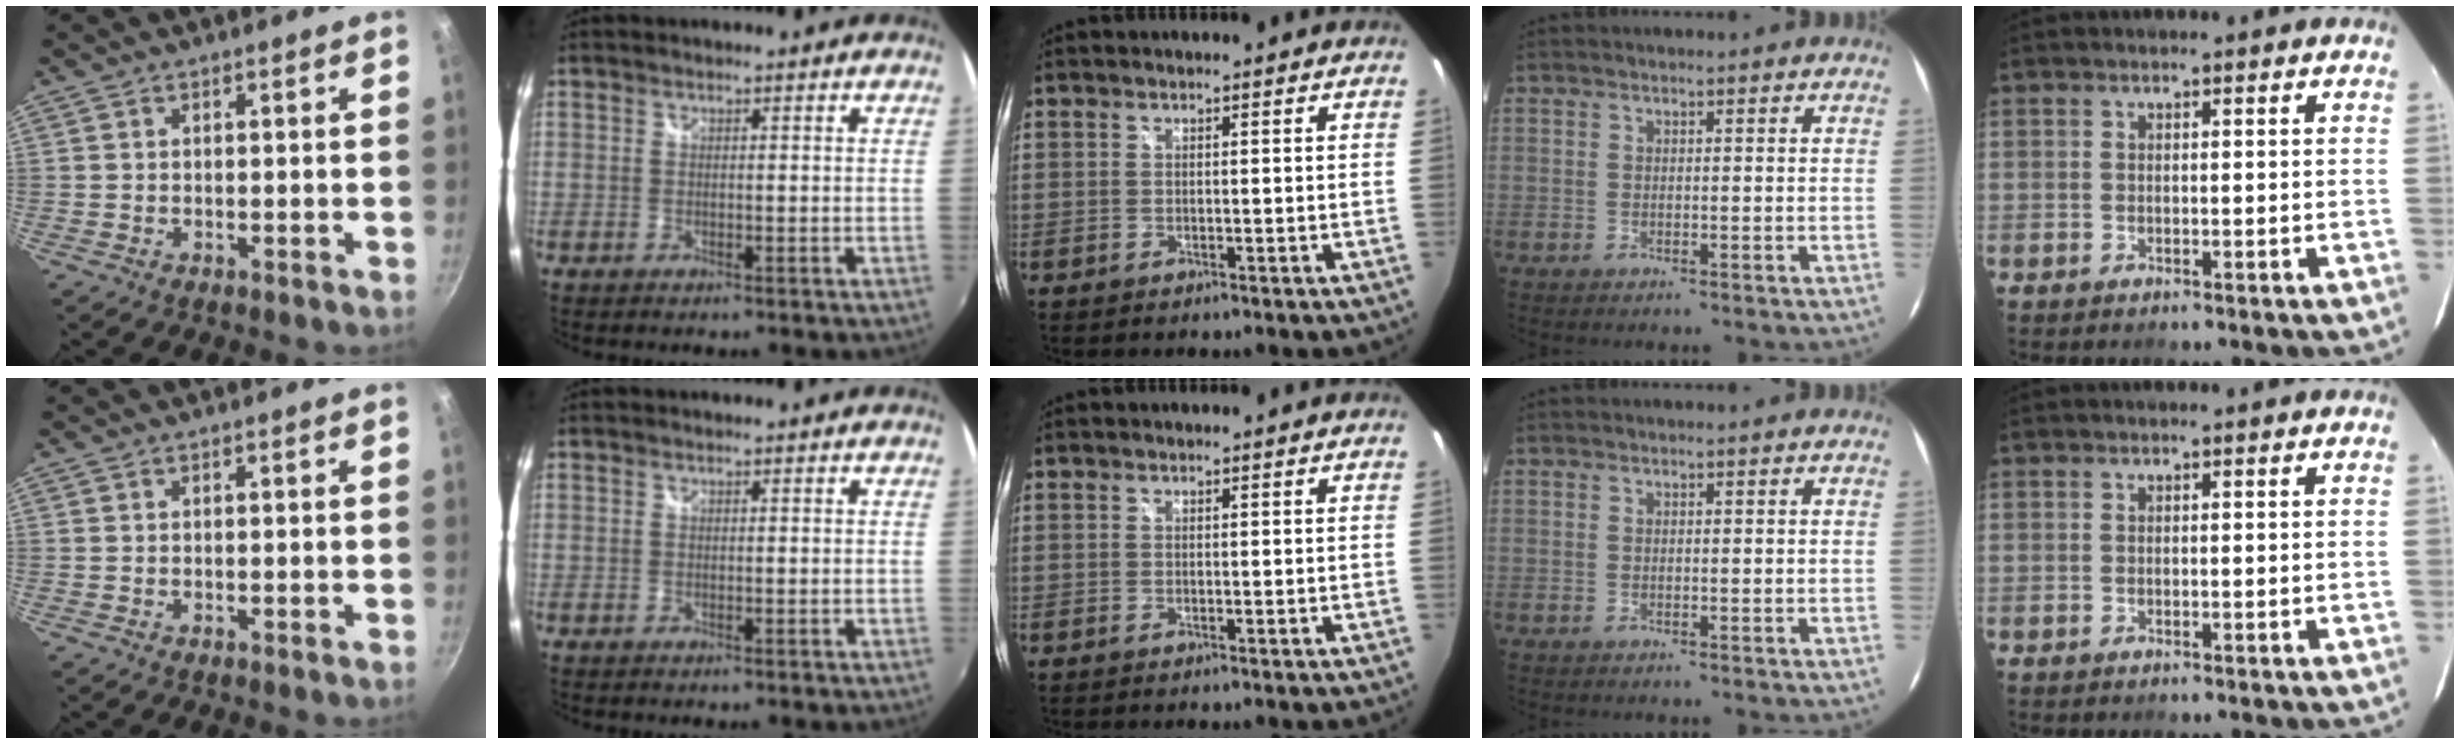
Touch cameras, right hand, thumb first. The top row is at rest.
{}